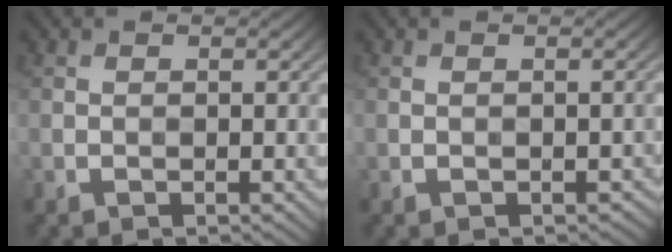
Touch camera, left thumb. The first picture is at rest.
{"total": 0.6, "force": [-0.3, 0.4, 0.4], "torque": [-0.006, -0.003, -0.002]}